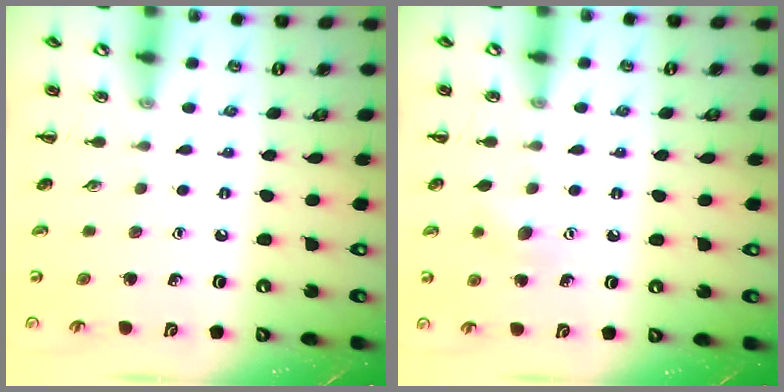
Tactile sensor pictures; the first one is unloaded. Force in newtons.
{"total": 5.4, "press": 5.2, "slide": 1.2}